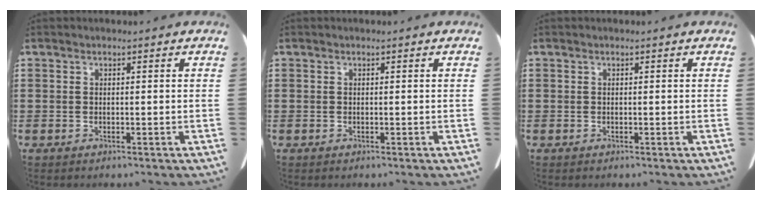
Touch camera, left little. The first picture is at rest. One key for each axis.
{"total": 0.0}
{"total": 0.0}